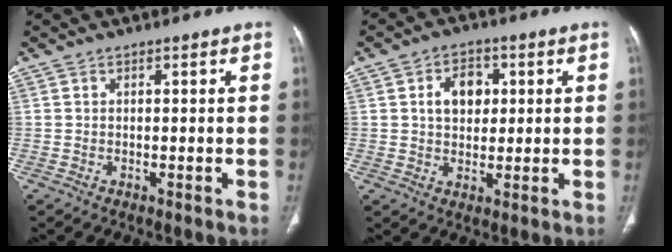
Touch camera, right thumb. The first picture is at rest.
{"total": 6.9, "force": [1.6, 4.9, 4.5], "torque": [-0.046, 0.001, 0.024]}